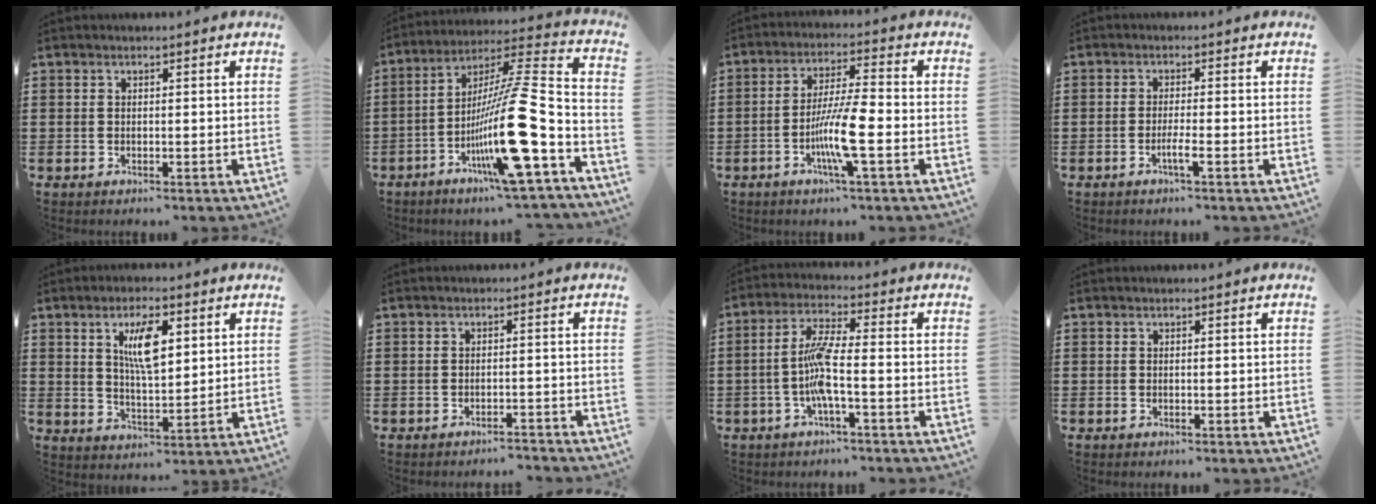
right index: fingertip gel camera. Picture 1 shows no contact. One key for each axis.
{"total": 17.0, "fx": -7.0, "fy": 2.4, "fz": 15.3, "tx": -0.275, "ty": -0.020, "tz": -0.128}
{"total": 8.8, "fx": -2.8, "fy": 0.8, "fz": 8.4, "tx": -0.164, "ty": -0.014, "tz": -0.055}
{"total": 2.5, "fx": -1.3, "fy": 0.1, "fz": 2.2, "tx": -0.037, "ty": -0.003, "tz": -0.024}
{"total": 7.2, "fx": 2.8, "fy": 2.6, "fz": 6.1, "tx": -0.113, "ty": 0.001, "tz": 0.043}
{"total": 1.7, "fx": -1.7, "fy": -0.1, "fz": 0.3, "tx": -0.010, "ty": 0.001, "tz": -0.036}
{"total": 6.7, "fx": -1.9, "fy": 0.9, "fz": 6.4, "tx": -0.149, "ty": -0.009, "tz": -0.047}
{"total": 0.0}